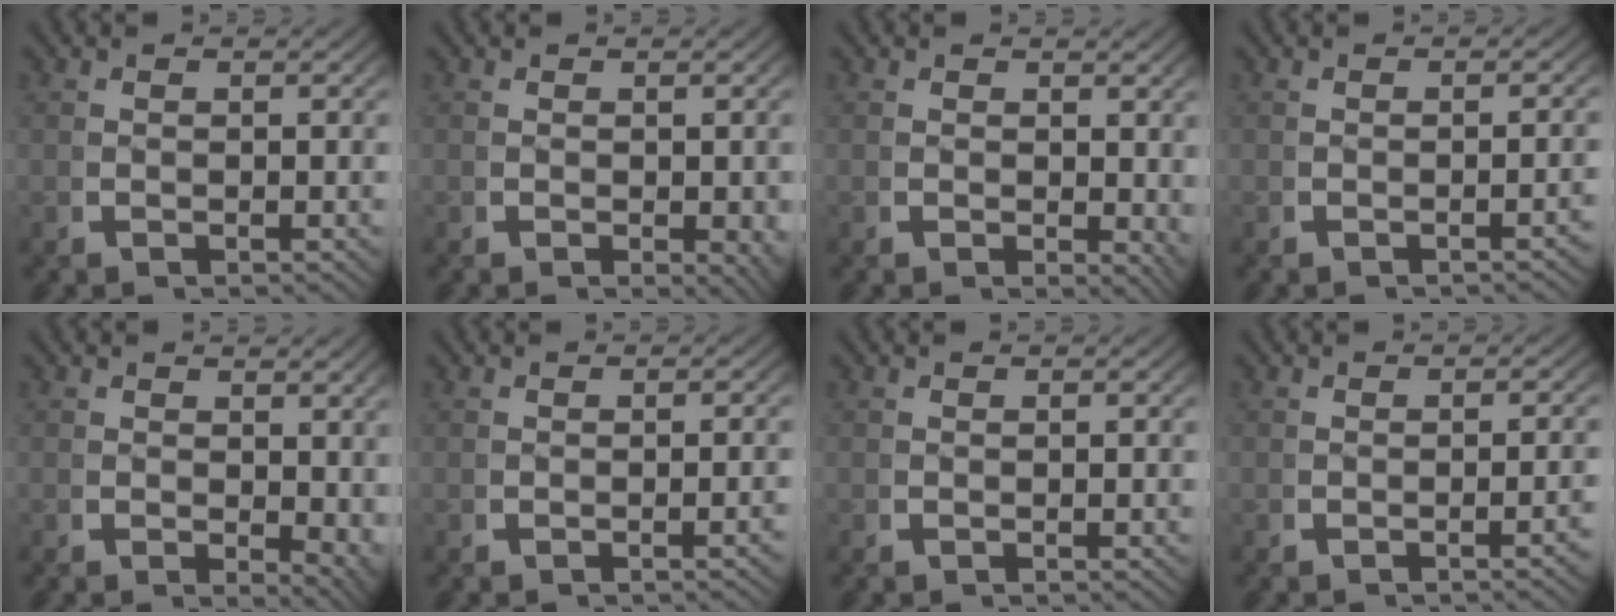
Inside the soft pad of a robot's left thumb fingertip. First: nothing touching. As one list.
[{"total": 1.9, "force": [-0.1, 1.0, 1.6], "torque": [-0.020, -0.012, 0.003]}, {"total": 1.8, "force": [0.7, 1.0, 1.3], "torque": [-0.010, -0.010, 0.015]}, {"total": 1.4, "force": [-0.9, 0.0, 1.1], "torque": [-0.016, 0.007, -0.013]}, {"total": 2.8, "force": [0.6, 1.5, 2.2], "torque": [-0.023, -0.016, 0.018]}, {"total": 1.1, "force": [-0.5, 0.0, 1.0], "torque": [-0.016, 0.006, -0.009]}, {"total": 0.0}, {"total": 1.7, "force": [-0.8, 0.0, 1.5], "torque": [-0.022, 0.008, -0.014]}]